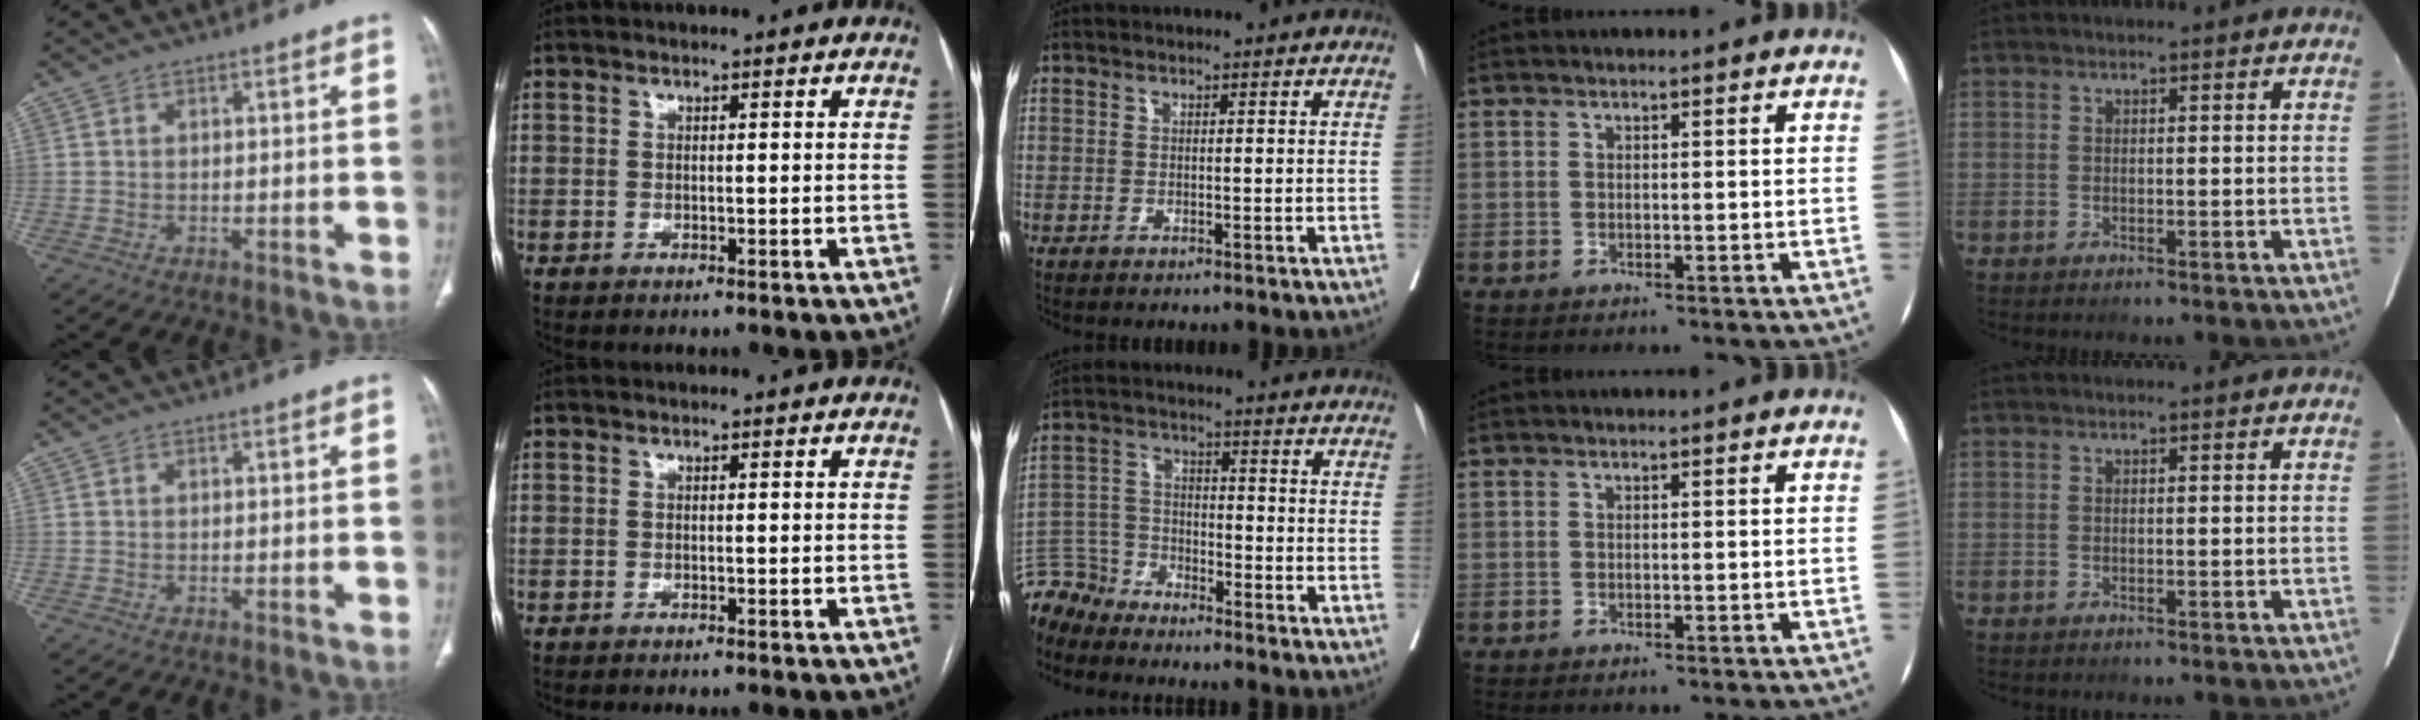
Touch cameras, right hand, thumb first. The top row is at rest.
{"middle": {"total": 6.2, "force": [-6.0, 1.0, -1.1], "torque": [0.019, 0.008, -0.122]}}